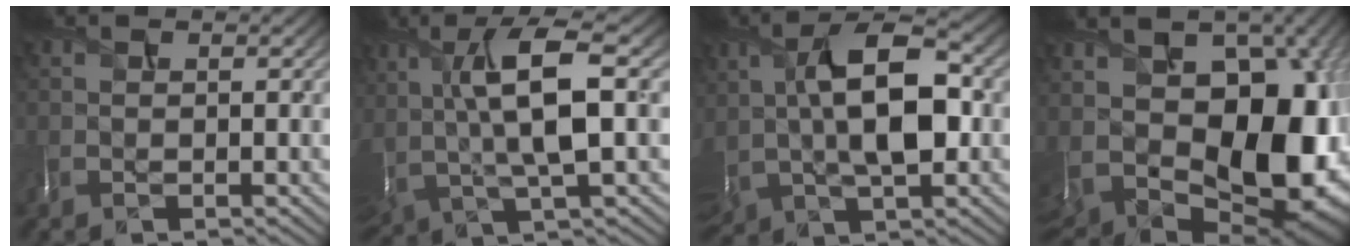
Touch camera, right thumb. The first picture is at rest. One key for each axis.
{"total": 9.5, "fx": 2.2, "fy": 3.3, "fz": 8.6, "tx": -0.181, "ty": 0.008, "tz": 0.043}
{"total": 11.4, "fx": 1.2, "fy": 6.1, "fz": 9.6, "tx": -0.190, "ty": 0.011, "tz": 0.022}
{"total": 18.4, "fx": 0.9, "fy": 12.7, "fz": 13.3, "tx": -0.212, "ty": -0.038, "tz": 0.058}